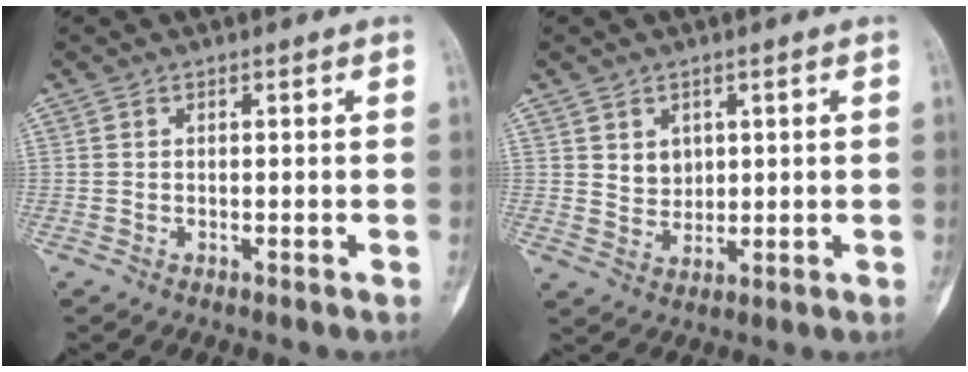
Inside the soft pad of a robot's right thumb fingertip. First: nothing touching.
{"total": 4.0, "force": [1.4, 3.3, 1.7], "torque": [-0.009, -0.012, 0.032]}